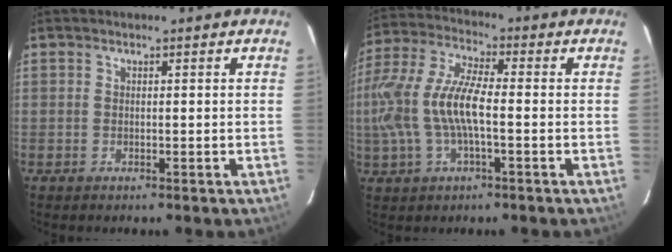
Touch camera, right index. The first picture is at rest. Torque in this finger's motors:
{"motor_torque": [0.75, -0.35, 0.38, 0.21]}